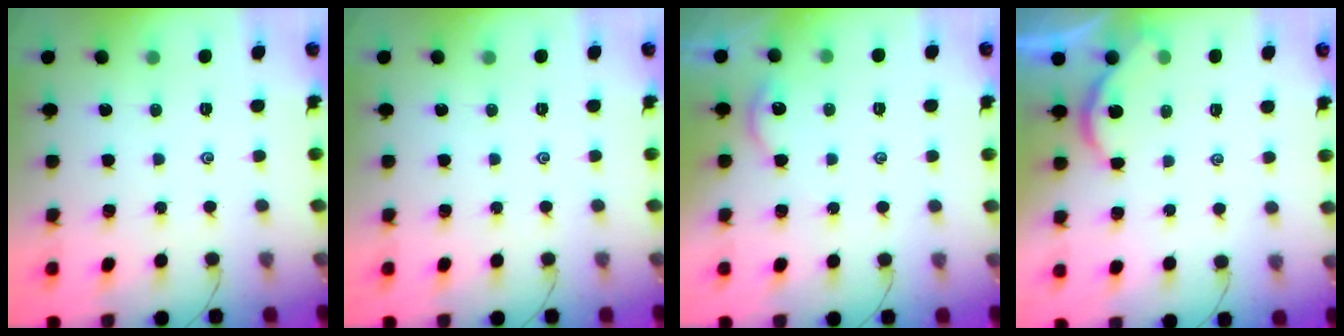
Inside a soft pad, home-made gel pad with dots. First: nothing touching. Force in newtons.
{"total": 0.0}
{"total": 4.5, "press": 4.5, "slide": 0.3}
{"total": 1.3, "press": 1.3, "slide": 0.2}